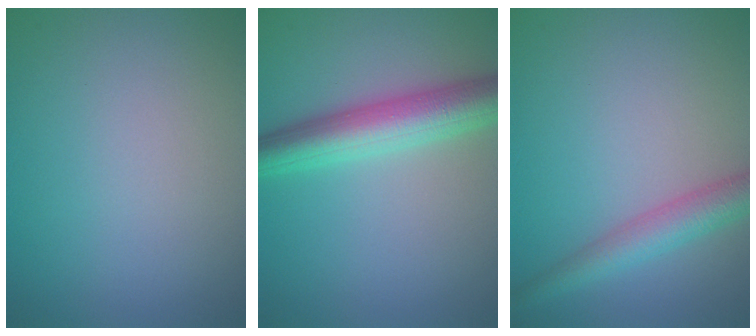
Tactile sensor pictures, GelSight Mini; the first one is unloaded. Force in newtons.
{"total": 5.7, "press": 5.7, "slide": 0.1}
{"total": 3.6, "press": 3.6, "slide": 0.1}